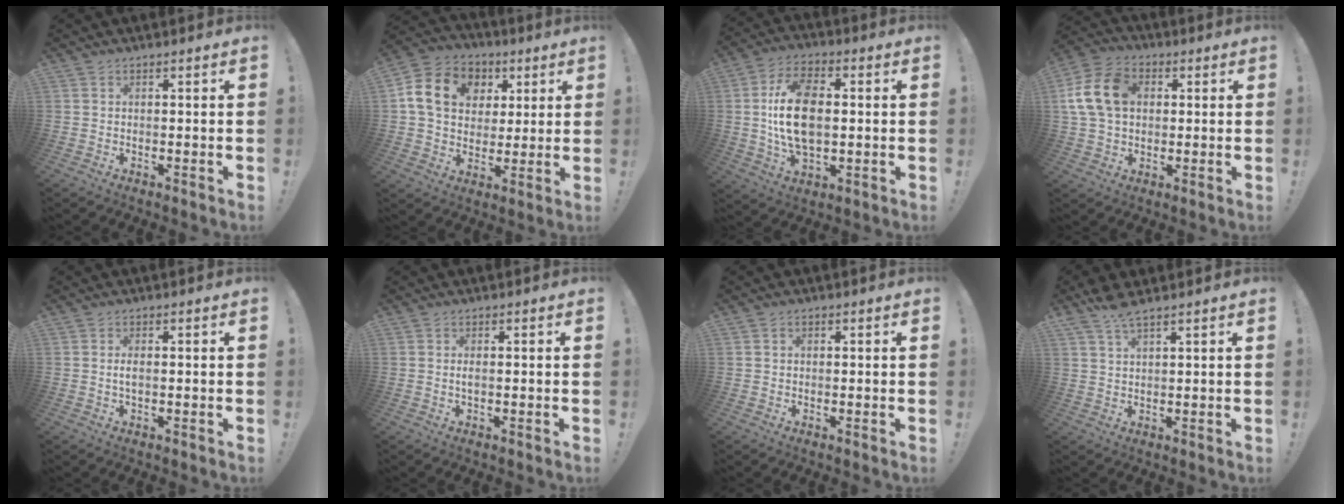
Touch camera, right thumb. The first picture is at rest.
{"total": 15.7, "force": [4.7, 12.4, 8.4], "torque": [-0.122, -0.002, 0.094]}
{"total": 15.8, "force": [0.8, 9.4, 12.7], "torque": [-0.235, -0.001, 0.010]}
{"total": 15.0, "force": [2.9, 11.3, 9.4], "torque": [-0.165, 0.003, 0.058]}
{"total": 1.8, "force": [-0.1, 0.6, 1.7], "torque": [-0.033, 0.000, -0.003]}
{"total": 1.1, "force": [-0.2, 0.3, 1.0], "torque": [-0.019, 0.001, -0.004]}
{"total": 0.7, "force": [0.0, 0.7, 0.2], "torque": [-0.003, 0.002, 0.001]}
{"total": 5.0, "force": [4.0, 0.8, 2.8], "torque": [-0.061, -0.015, 0.074]}